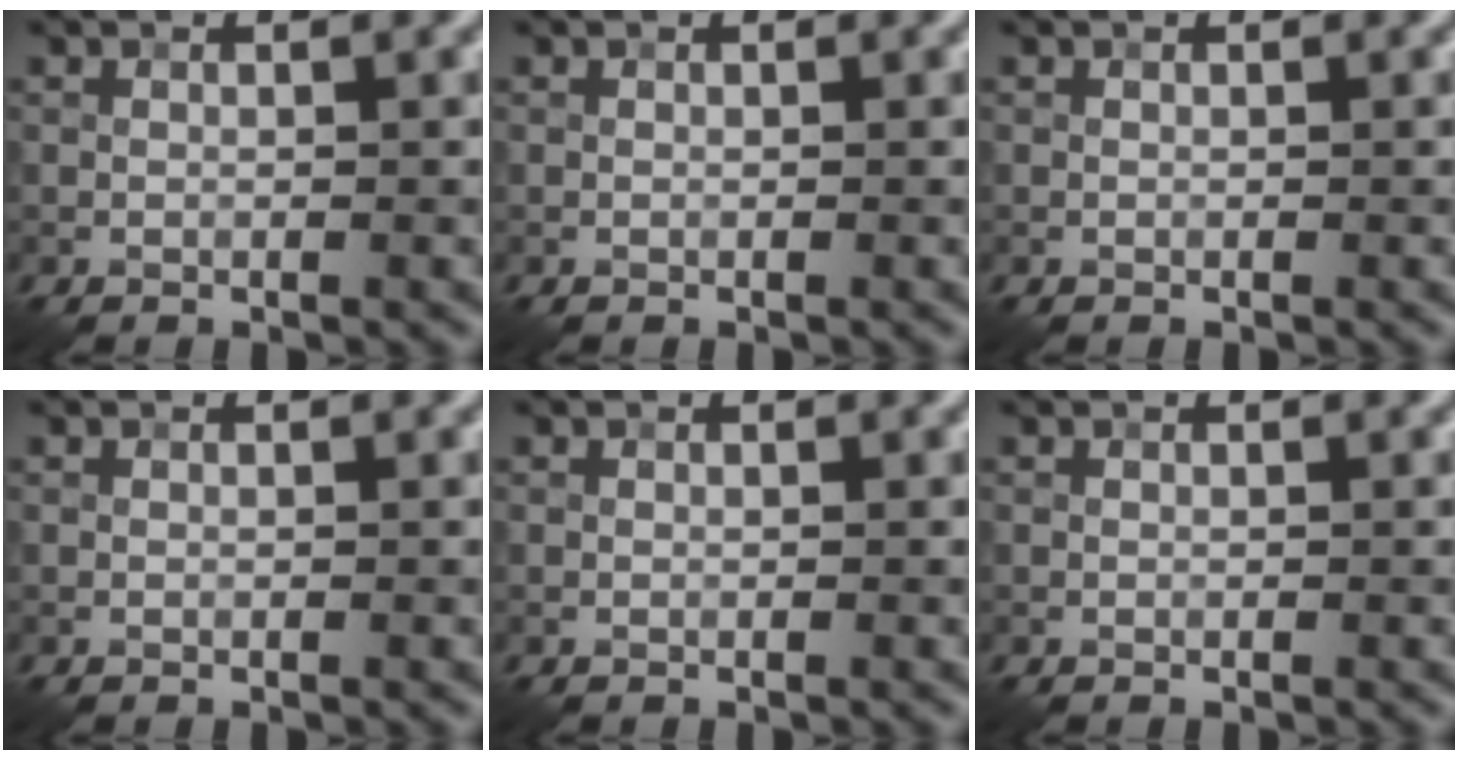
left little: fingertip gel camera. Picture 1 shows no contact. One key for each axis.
{"total": 0.0}
{"total": 0.0}
{"total": 0.0}
{"total": 0.0}
{"total": 0.0}